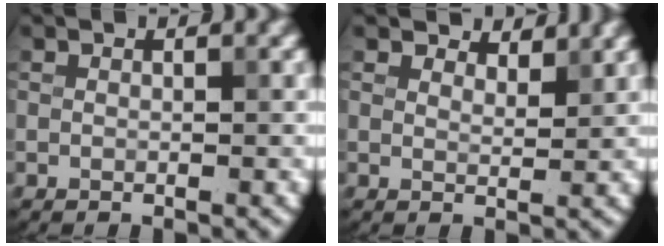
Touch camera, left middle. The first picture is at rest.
{"total": 2.6, "force": [2.5, 0.7, 0.4], "torque": [-0.009, 0.000, 0.030]}